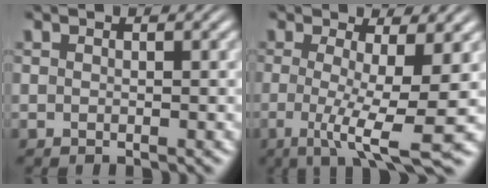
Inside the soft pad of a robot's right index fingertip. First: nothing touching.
{"total": 7.4, "force": [-4.2, 1.2, 5.9], "torque": [-0.107, -0.049, -0.045]}